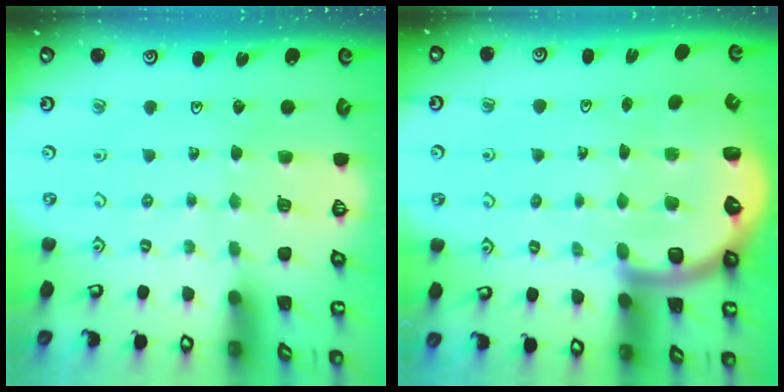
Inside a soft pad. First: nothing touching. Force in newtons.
{"total": 6.1, "press": 5.7, "slide": 2.0}